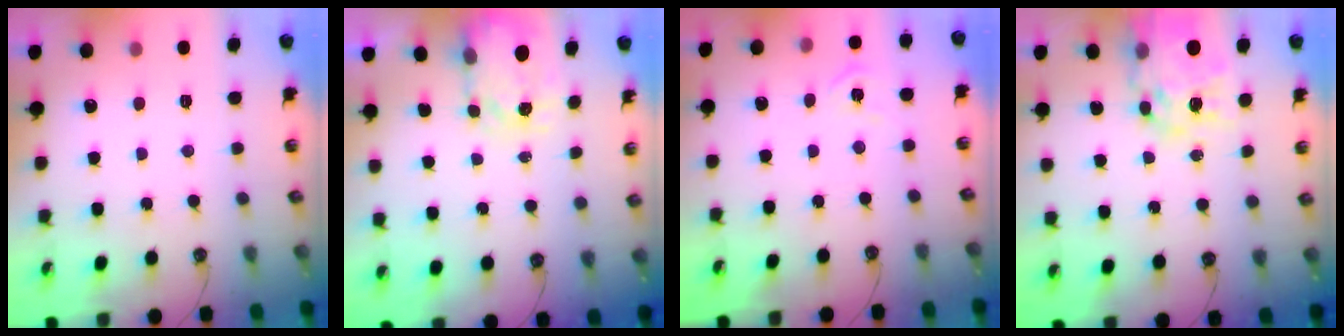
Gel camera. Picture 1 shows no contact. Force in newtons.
{"total": 3.6, "press": 3.6, "slide": 0.4}
{"total": 8.5, "press": 8.4, "slide": 0.9}
{"total": 15.0, "press": 14.9, "slide": 1.5}